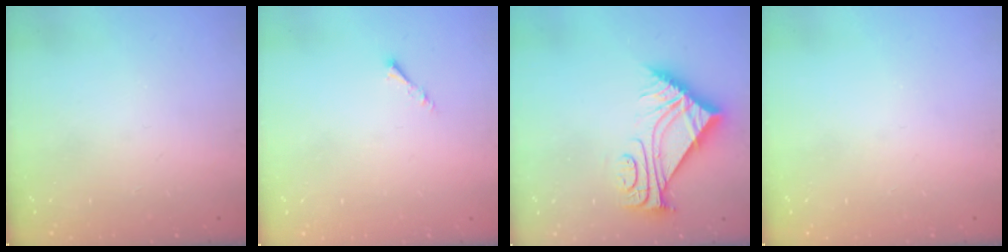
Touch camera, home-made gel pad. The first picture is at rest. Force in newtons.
{"total": 1.1, "press": 1.0, "slide": 0.3}
{"total": 10.2, "press": 10.2, "slide": 0.4}
{"total": 0.0}